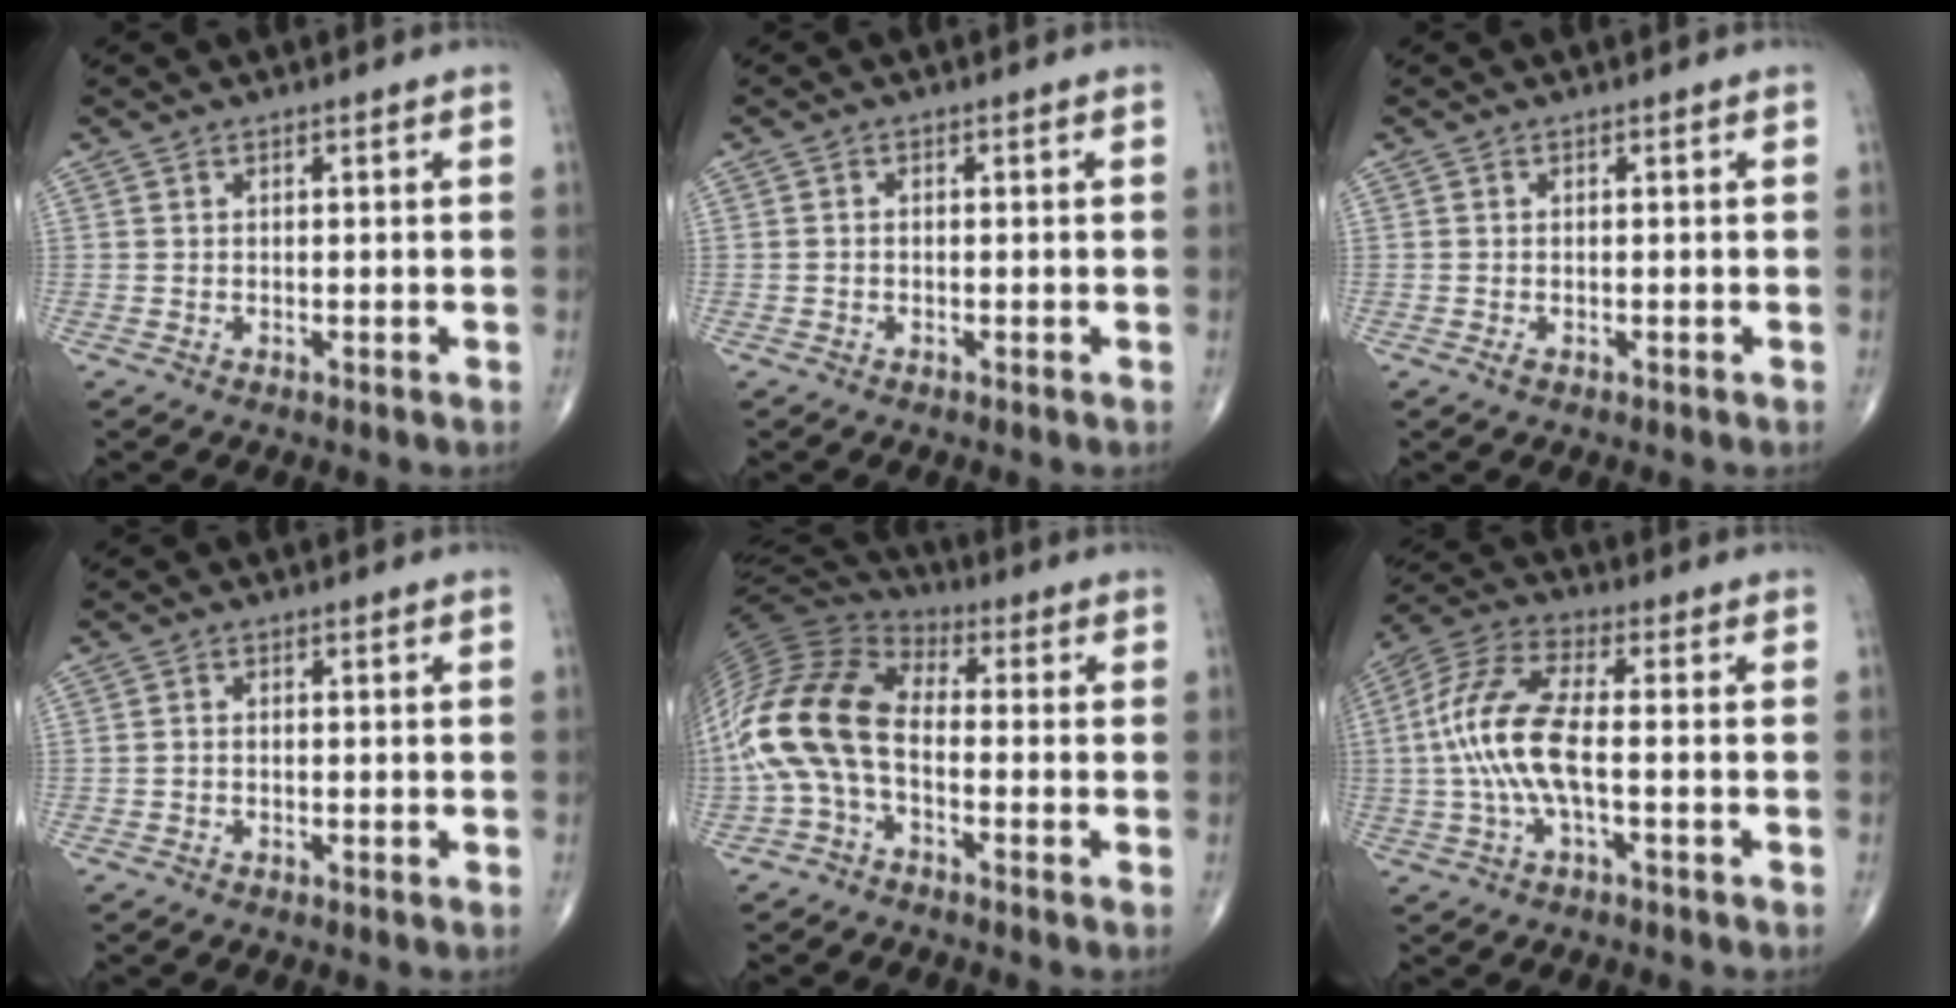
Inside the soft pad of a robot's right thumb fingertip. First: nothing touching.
{"total": 0.6, "force": [-0.2, 0.5, 0.3], "torque": [-0.005, 0.001, -0.007]}
{"total": 0.8, "force": [-0.3, 0.4, 0.6], "torque": [-0.015, -0.002, -0.005]}
{"total": 0.9, "force": [-0.4, 0.6, 0.4], "torque": [-0.005, 0.002, -0.009]}
{"total": 16.2, "force": [-2.7, 9.1, 13.1], "torque": [-0.275, 0.052, -0.065]}
{"total": 13.2, "force": [-1.3, 4.6, 12.3], "torque": [-0.281, 0.034, -0.027]}